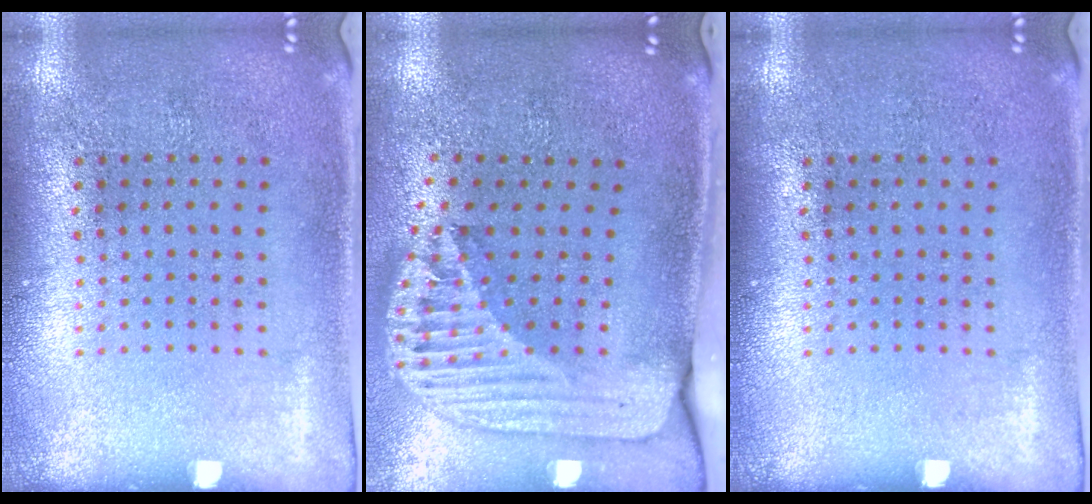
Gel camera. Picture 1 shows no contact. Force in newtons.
{"total": 2.5, "press": 1.7, "slide": 1.9}
{"total": 0.0}